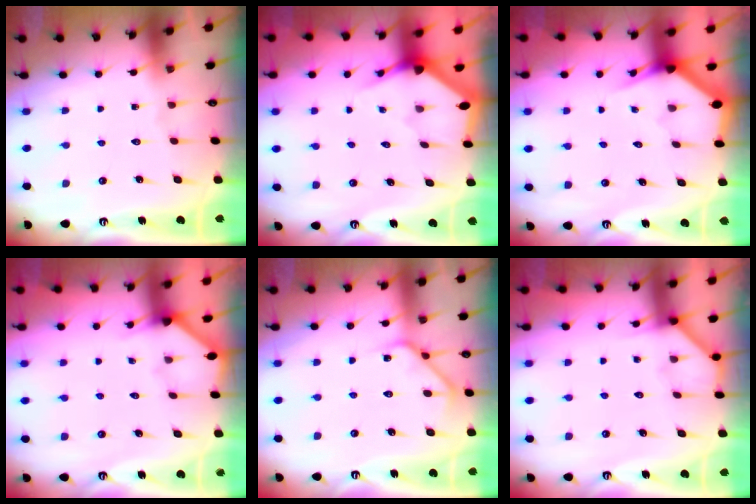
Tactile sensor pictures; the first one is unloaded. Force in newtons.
{"total": 3.1, "press": 3.1, "slide": 0.2}
{"total": 2.9, "press": 2.9, "slide": 0.1}
{"total": 2.6, "press": 2.6, "slide": 0.3}
{"total": 4.8, "press": 4.7, "slide": 0.7}
{"total": 2.9, "press": 2.9, "slide": 0.5}